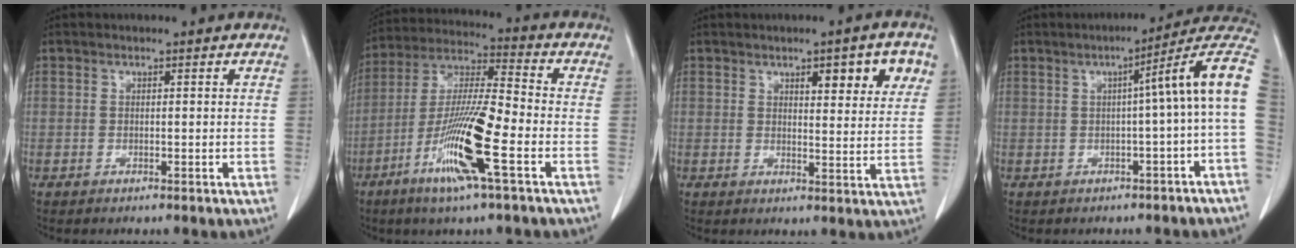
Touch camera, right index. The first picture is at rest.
{"total": 14.8, "force": [-5.9, 0.4, 13.6], "torque": [-0.272, -0.016, -0.115]}
{"total": 7.6, "force": [3.7, 1.8, 6.4], "torque": [-0.080, 0.003, 0.049]}
{"total": 10.0, "force": [0.4, -0.9, 10.0], "torque": [-0.117, 0.032, -0.004]}